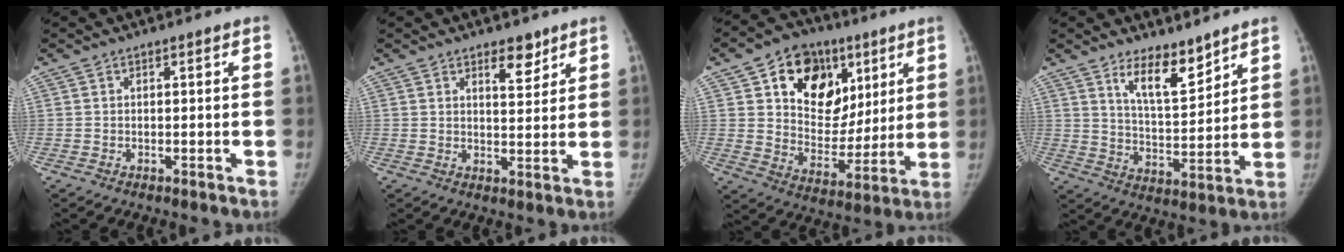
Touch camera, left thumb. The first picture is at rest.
{"total": 4.7, "force": [3.3, 2.1, 2.7], "torque": [-0.019, -0.025, 0.050]}
{"total": 19.4, "force": [8.4, 13.9, 10.7], "torque": [-0.115, -0.024, 0.141]}
{"total": 9.4, "force": [6.9, 3.2, 5.6], "torque": [-0.073, -0.063, 0.126]}